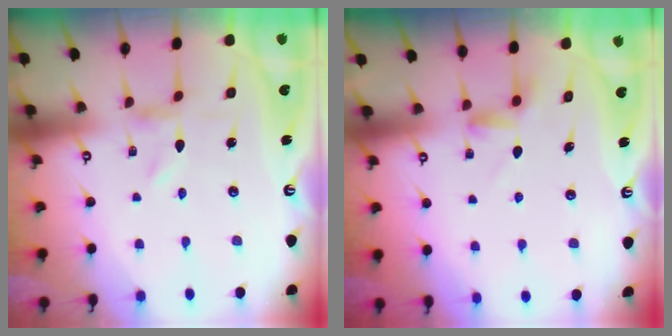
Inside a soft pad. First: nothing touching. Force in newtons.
{"total": 2.6, "press": 2.6, "slide": 0.4}